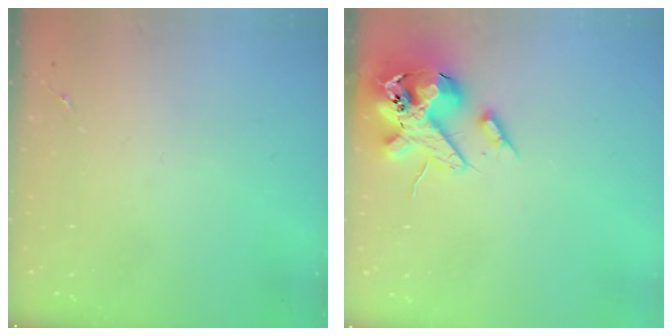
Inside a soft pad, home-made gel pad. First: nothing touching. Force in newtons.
{"total": 17.7, "press": 17.4, "slide": 2.9}